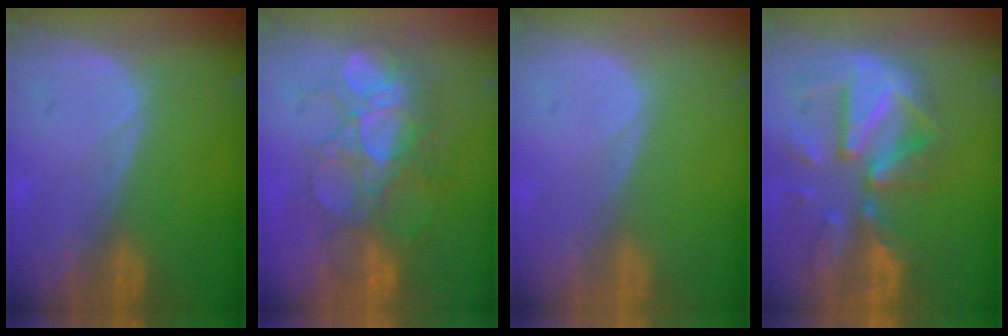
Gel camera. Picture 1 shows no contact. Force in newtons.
{"total": 9.1, "press": 8.9, "slide": 1.9}
{"total": 0.0}
{"total": 12.0, "press": 10.5, "slide": 5.9}